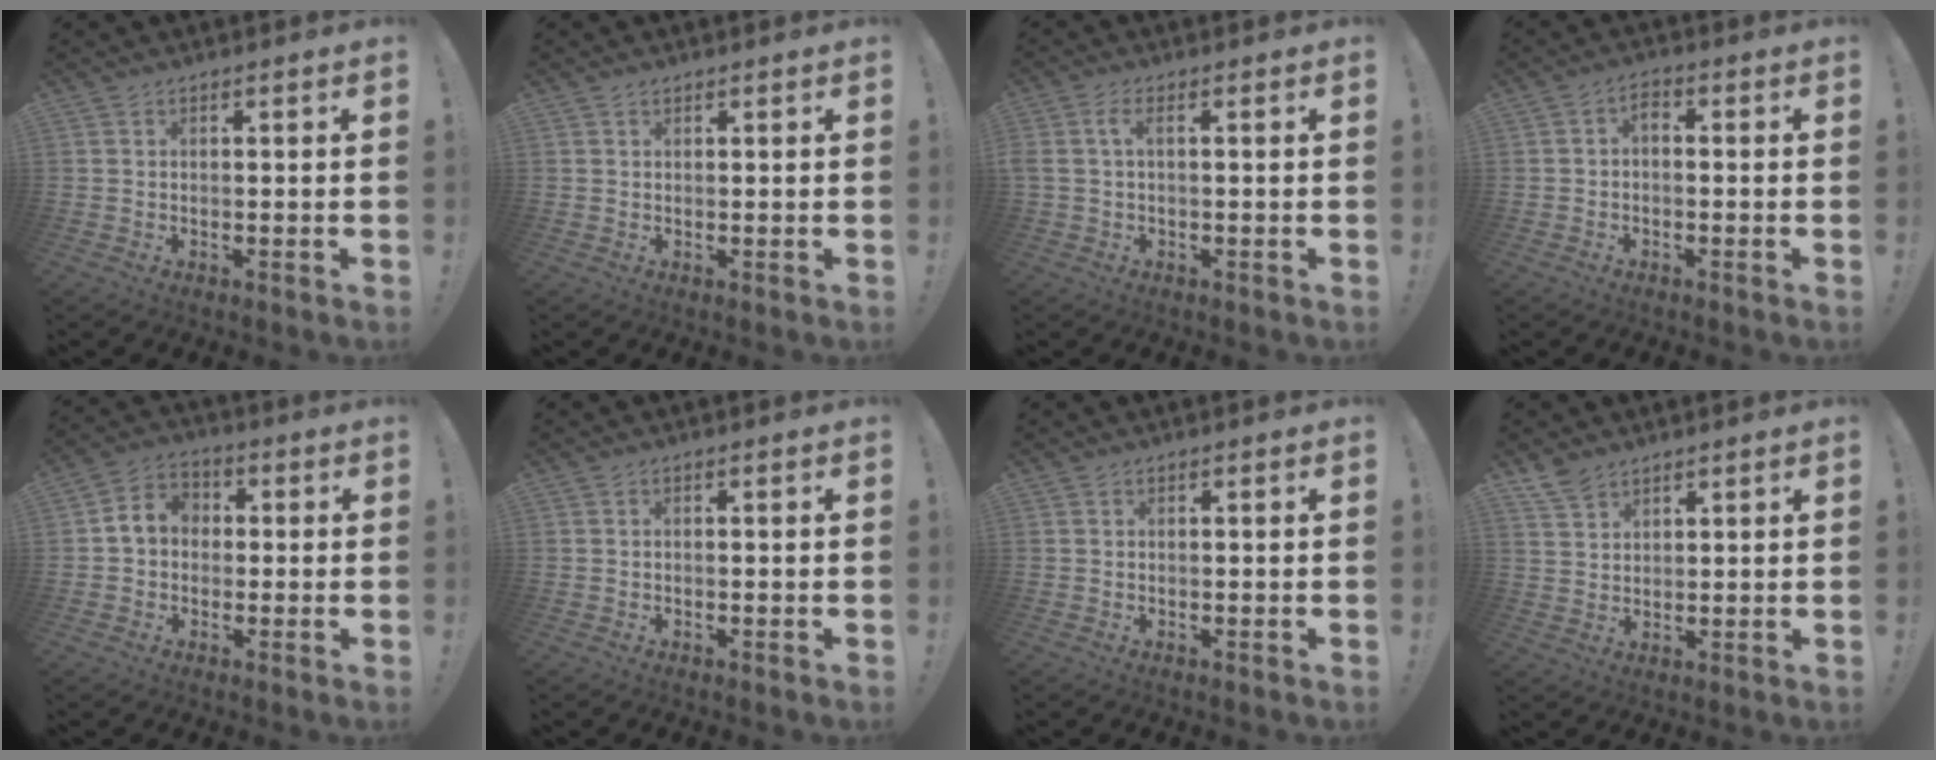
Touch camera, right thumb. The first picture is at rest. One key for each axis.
{"total": 0.7, "fx": 0.6, "fy": 0.3, "fz": 0.2, "tx": -0.001, "ty": -0.002, "tz": 0.012}
{"total": 3.2, "fx": 0.5, "fy": 1.2, "fz": 2.9, "tx": -0.077, "ty": 0.003, "tz": 0.006}
{"total": 2.3, "fx": -1.1, "fy": 1.1, "fz": 1.7, "tx": -0.034, "ty": 0.010, "tz": -0.021}
{"total": 6.7, "fx": 0.1, "fy": 5.9, "fz": 3.3, "tx": -0.055, "ty": 0.021, "tz": 0.005}
{"total": 0.0}
{"total": 0.0}
{"total": 5.5, "fx": 4.4, "fy": 3.1, "fz": 1.3, "tx": -0.024, "ty": -0.025, "tz": 0.084}